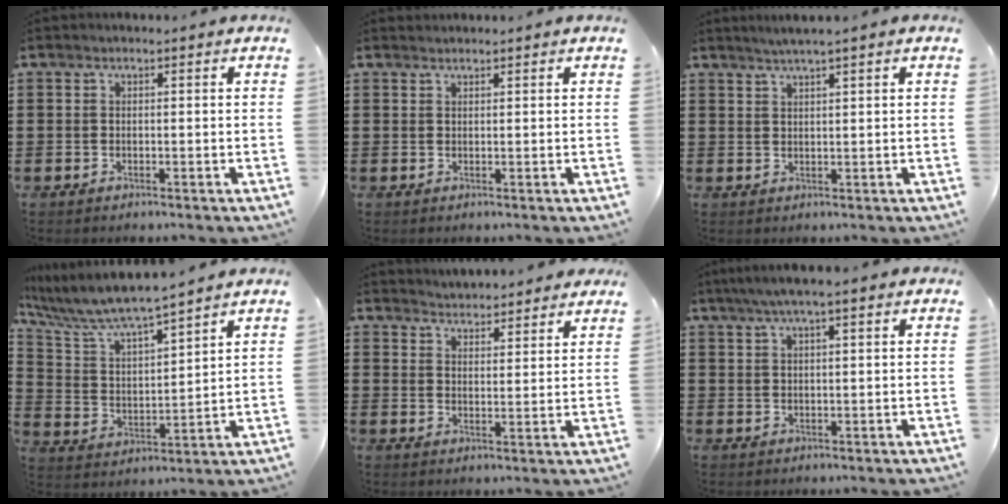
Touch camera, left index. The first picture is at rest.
{"total": 0.7, "force": [0.7, 0.1, 0.1], "torque": [-0.003, -0.001, 0.015]}
{"total": 2.0, "force": [1.6, -0.4, 1.1], "torque": [-0.022, 0.001, 0.030]}
{"total": 6.7, "force": [6.0, 0.5, 2.8], "torque": [-0.084, -0.040, 0.098]}
{"total": 3.9, "force": [3.9, 0.3, -0.4], "torque": [-0.006, -0.019, 0.071]}
{"total": 4.0, "force": [2.6, 0.3, 3.1], "torque": [-0.063, 0.004, 0.045]}